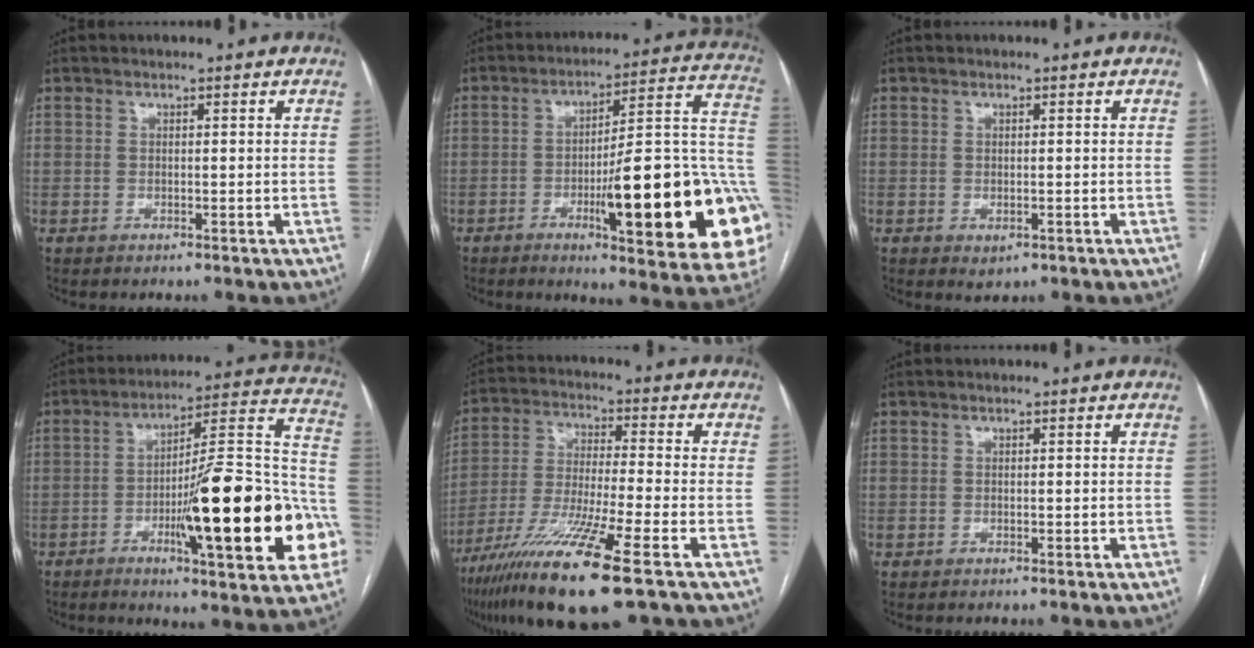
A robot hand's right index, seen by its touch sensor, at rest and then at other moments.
{"total": 26.1, "force": [-6.2, 3.8, 25.1], "torque": [-0.253, 0.002, -0.080]}
{"total": 1.7, "force": [-0.7, 0.9, 1.3], "torque": [-0.016, -0.003, -0.001]}
{"total": 24.9, "force": [-7.4, 3.1, 23.6], "torque": [-0.285, 0.007, -0.101]}
{"total": 16.3, "force": [-9.4, 0.1, 13.4], "torque": [-0.268, -0.046, -0.172]}
{"total": 0.0}